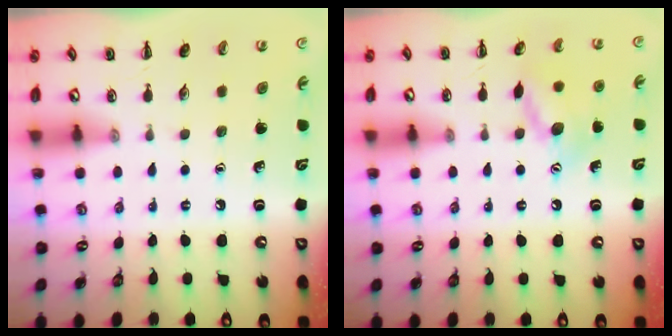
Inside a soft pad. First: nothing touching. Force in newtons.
{"total": 11.6, "press": 11.4, "slide": 2.1}